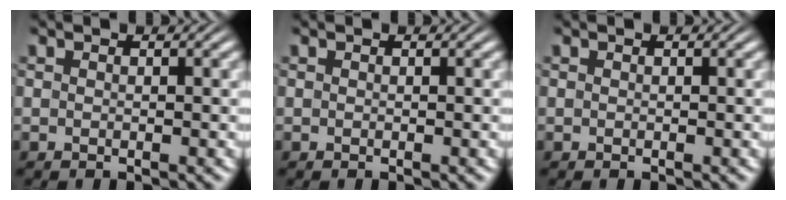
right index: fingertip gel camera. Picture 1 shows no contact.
{"total": 0.0}
{"total": 0.0}